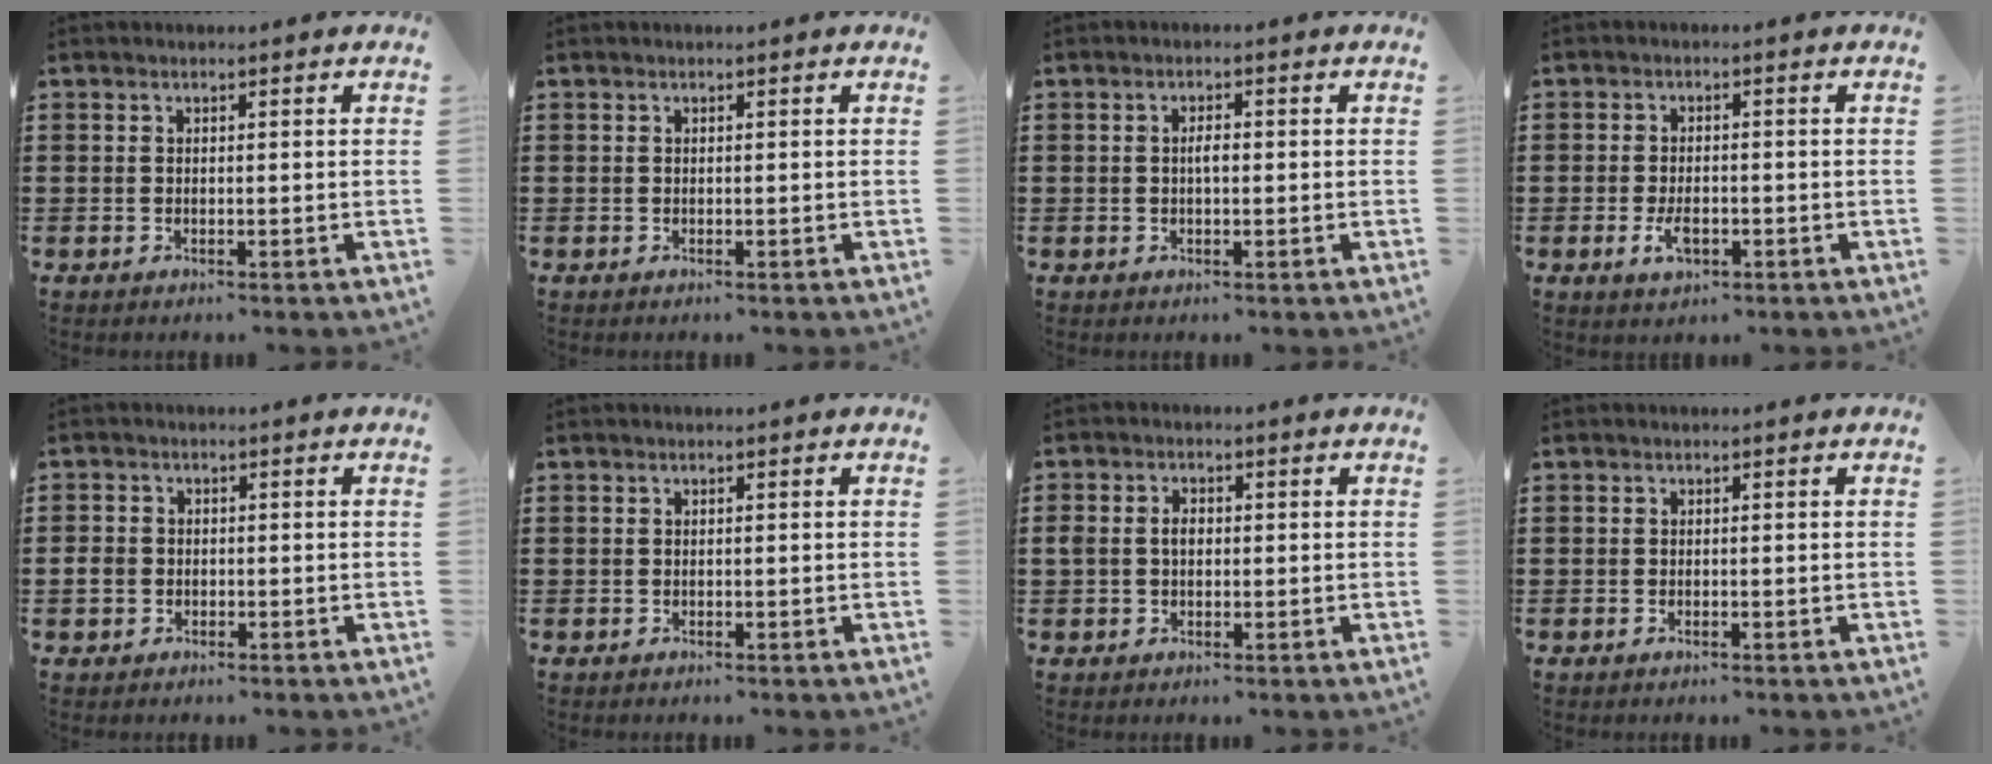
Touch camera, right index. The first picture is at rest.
{"total": 0.0}
{"total": 1.8, "force": [0.0, 0.6, 1.7], "torque": [-0.032, 0.002, -0.001]}
{"total": 3.5, "force": [-1.2, 1.7, 2.8], "torque": [-0.064, -0.004, -0.024]}
{"total": 2.4, "force": [-0.8, 1.9, 1.2], "torque": [-0.036, -0.003, -0.018]}
{"total": 0.0}
{"total": 2.4, "force": [0.2, 1.8, 1.7], "torque": [-0.035, 0.008, 0.002]}
{"total": 0.0}